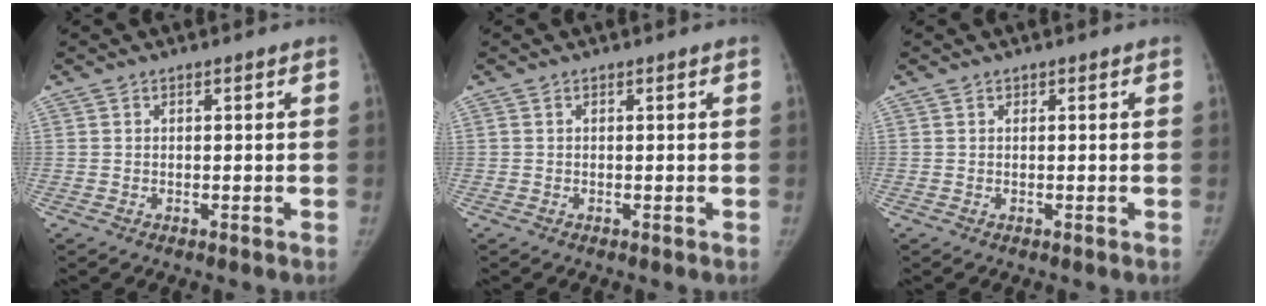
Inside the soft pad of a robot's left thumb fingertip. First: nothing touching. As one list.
[{"total": 0.0}, {"total": 0.0}]